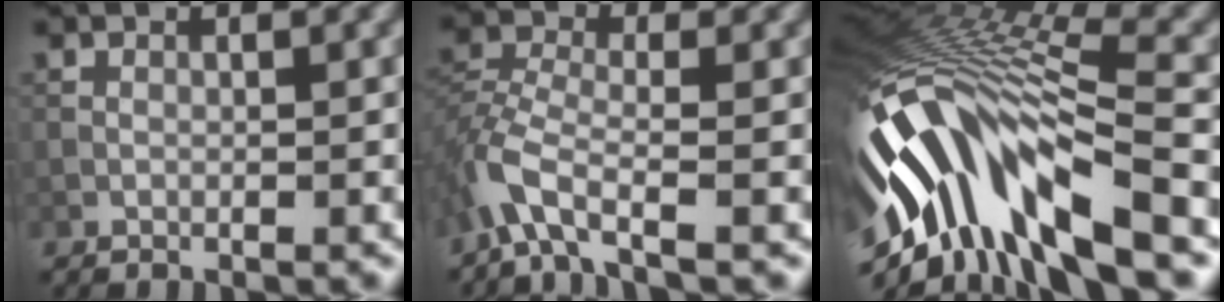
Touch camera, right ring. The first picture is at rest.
{"total": 4.3, "force": [-2.7, 1.7, 2.9], "torque": [-0.068, -0.004, -0.070]}
{"total": 14.4, "force": [-6.0, 4.6, 12.3], "torque": [-0.238, 0.019, -0.099]}